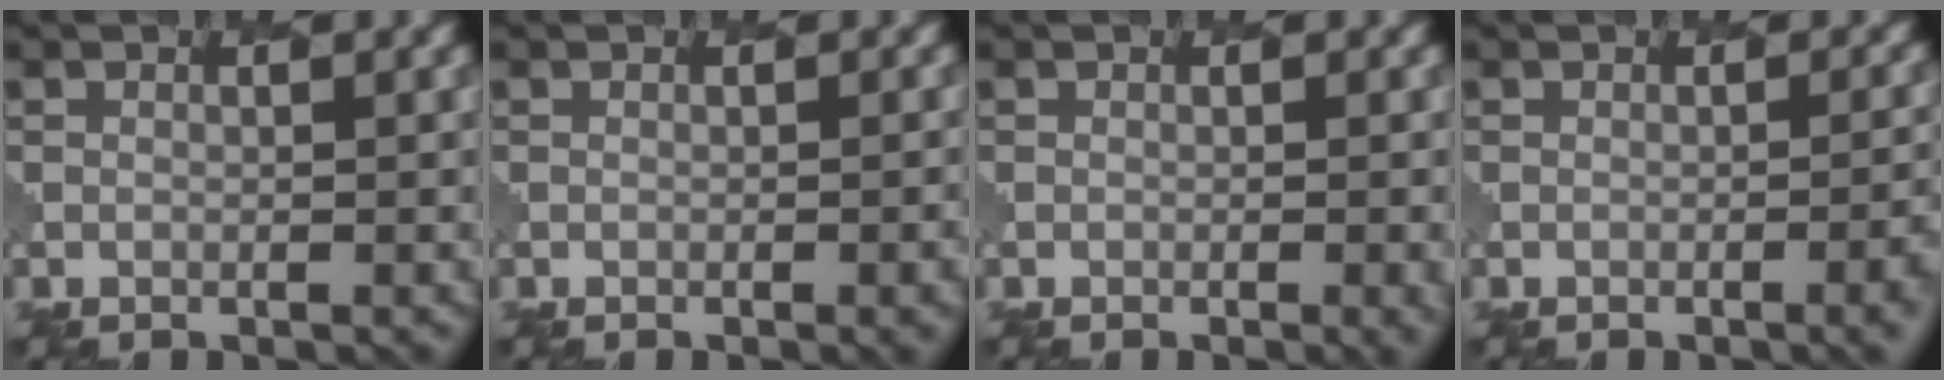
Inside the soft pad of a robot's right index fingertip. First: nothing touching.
{"total": 2.3, "force": [-1.1, 0.7, 1.9], "torque": [-0.005, 0.007, -0.009]}
{"total": 1.8, "force": [-0.8, 0.4, 1.6], "torque": [-0.016, 0.001, -0.009]}
{"total": 4.6, "force": [-1.9, 1.8, 3.7], "torque": [-0.015, 0.009, -0.018]}